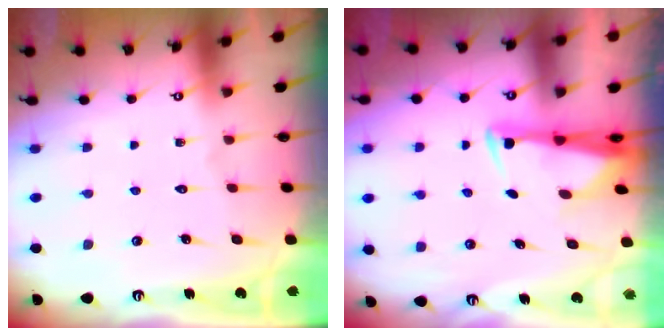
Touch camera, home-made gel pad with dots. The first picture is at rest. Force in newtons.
{"total": 3.0, "press": 2.8, "slide": 0.9}